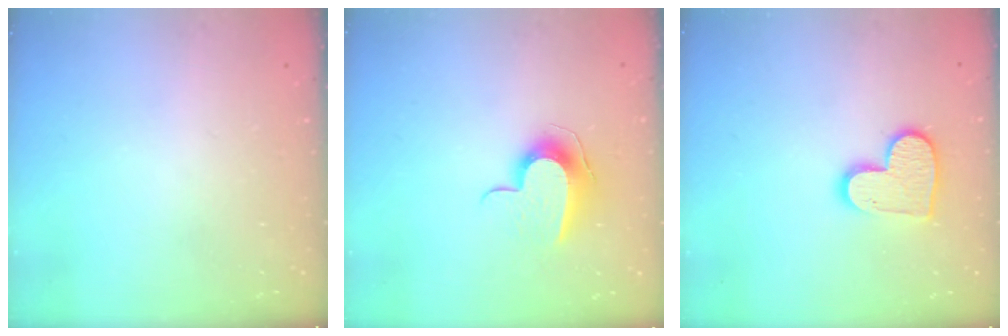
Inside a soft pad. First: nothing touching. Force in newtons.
{"total": 9.5, "press": 9.5, "slide": 0.2}
{"total": 11.1, "press": 11.1, "slide": 0.8}